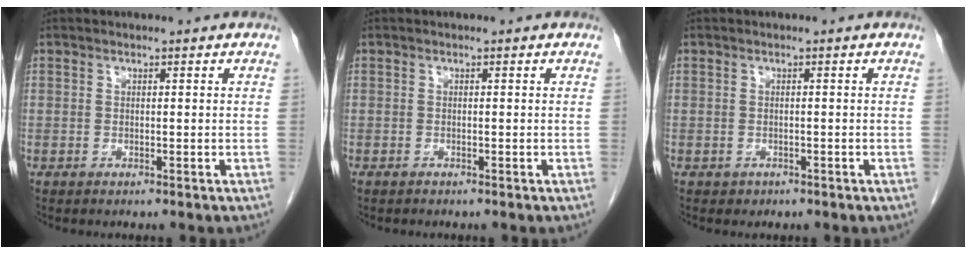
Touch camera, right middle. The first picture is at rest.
{"total": 0.0}
{"total": 0.9, "force": [-0.5, 0.7, 0.1], "torque": [-0.007, 0.003, -0.003]}